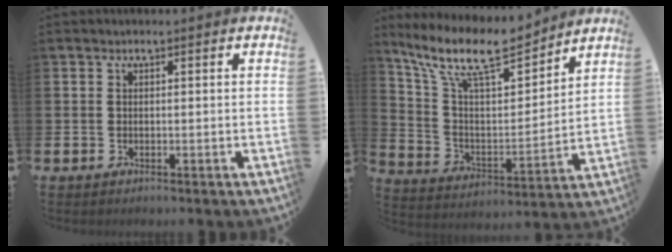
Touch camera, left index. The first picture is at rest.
{"total": 12.0, "force": [10.0, 3.2, 5.8], "torque": [-0.147, -0.055, 0.176]}